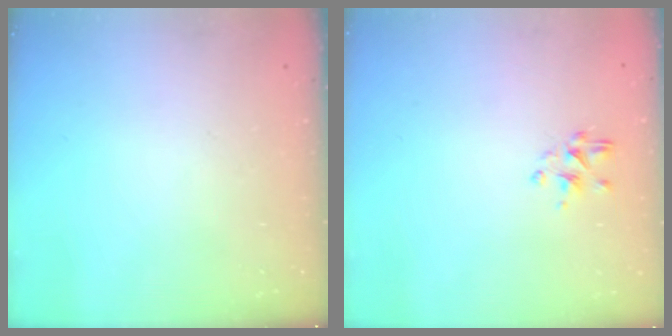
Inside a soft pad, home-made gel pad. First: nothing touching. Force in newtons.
{"total": 2.1, "press": 1.9, "slide": 0.9}